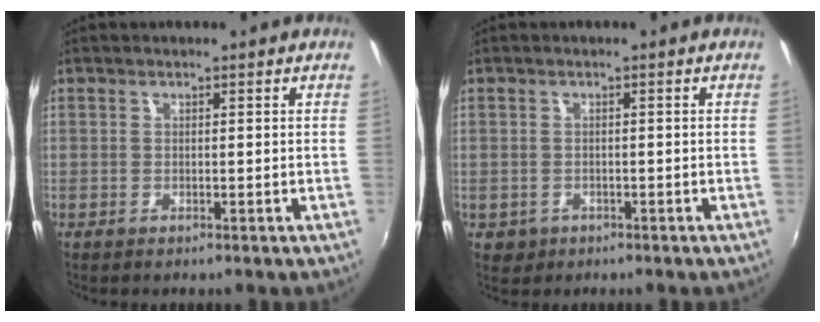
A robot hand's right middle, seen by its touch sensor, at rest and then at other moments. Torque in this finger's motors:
{"motor_torque": [0.41, -0.42, -0.02, 0.01]}